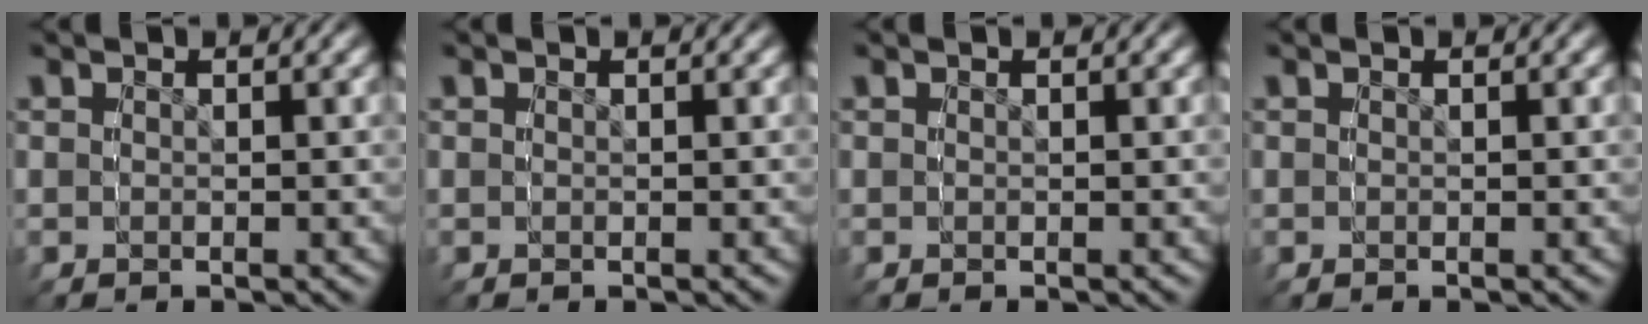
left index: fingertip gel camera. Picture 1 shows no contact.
{"total": 0.0}
{"total": 0.0}
{"total": 0.0}